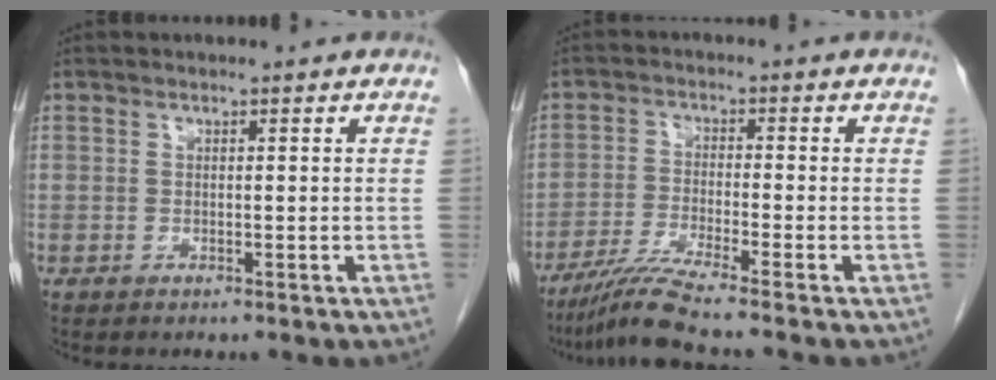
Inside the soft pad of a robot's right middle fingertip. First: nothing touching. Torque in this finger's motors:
{"motor_torque": [0.17, -0.48, 0.03, 0.09]}